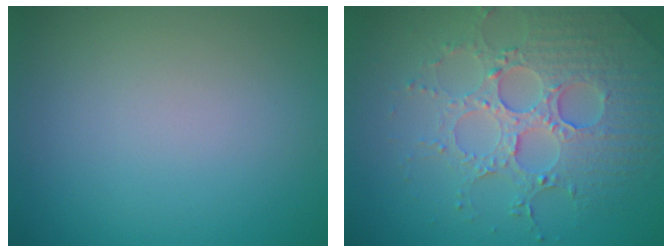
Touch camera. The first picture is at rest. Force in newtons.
{"total": 5.6, "press": 4.8, "slide": 2.9}